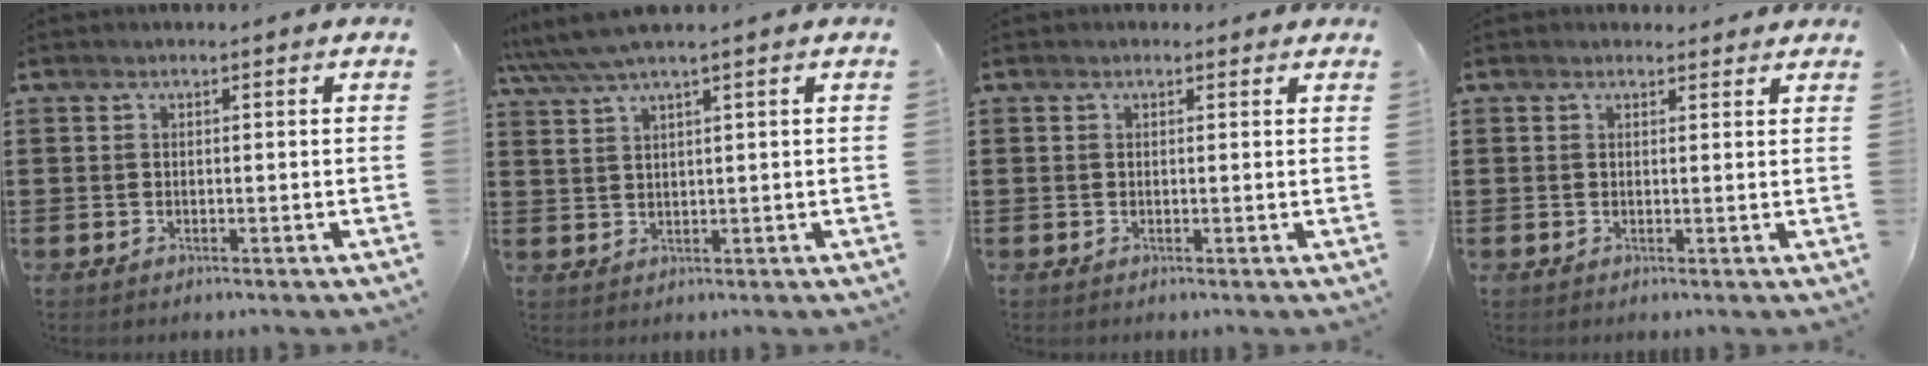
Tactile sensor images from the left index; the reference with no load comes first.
{"total": 3.5, "force": [2.5, 0.1, 2.4], "torque": [-0.055, 0.000, 0.043]}
{"total": 0.7, "force": [0.4, 0.5, 0.2], "torque": [-0.005, 0.004, 0.007]}
{"total": 1.3, "force": [1.2, 0.6, 0.1], "torque": [-0.003, 0.005, 0.023]}